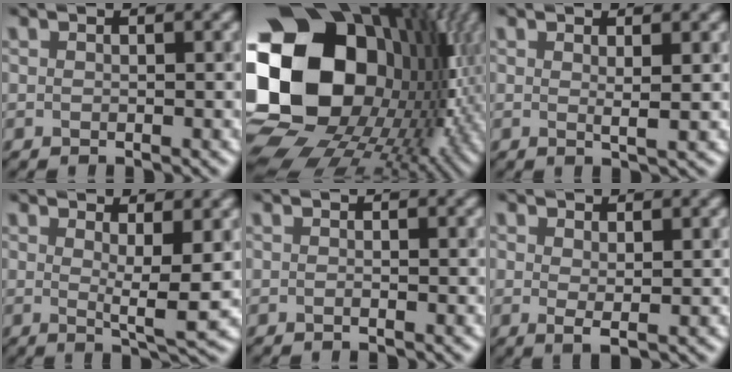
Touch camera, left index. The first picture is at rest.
{"total": 22.0, "force": [0.4, 16.9, 14.1], "torque": [-0.294, -0.021, 0.014]}
{"total": 1.4, "force": [0.4, 0.2, 1.3], "torque": [-0.017, 0.003, 0.007]}
{"total": 4.0, "force": [0.6, 0.7, 3.9], "torque": [-0.055, -0.006, 0.014]}
{"total": 0.6, "force": [-0.2, 0.3, 0.4], "torque": [0.004, -0.003, -0.011]}
{"total": 1.4, "force": [0.4, 0.5, 1.3], "torque": [-0.024, 0.002, 0.011]}